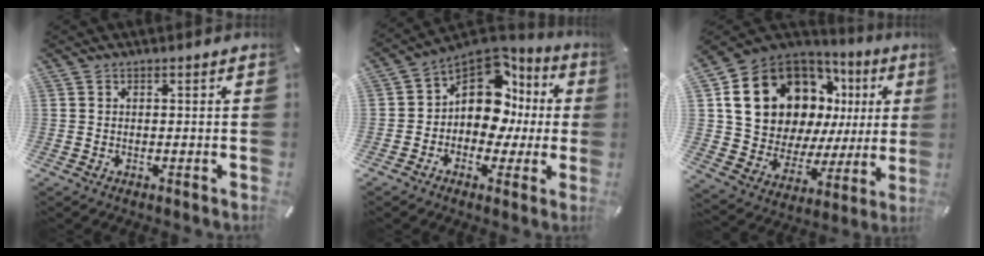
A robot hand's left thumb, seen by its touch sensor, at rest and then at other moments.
{"total": 13.8, "force": [2.9, 10.2, 8.9], "torque": [-0.157, -0.021, 0.050]}
{"total": 19.8, "force": [9.3, 13.7, 10.7], "torque": [-0.178, -0.053, 0.182]}